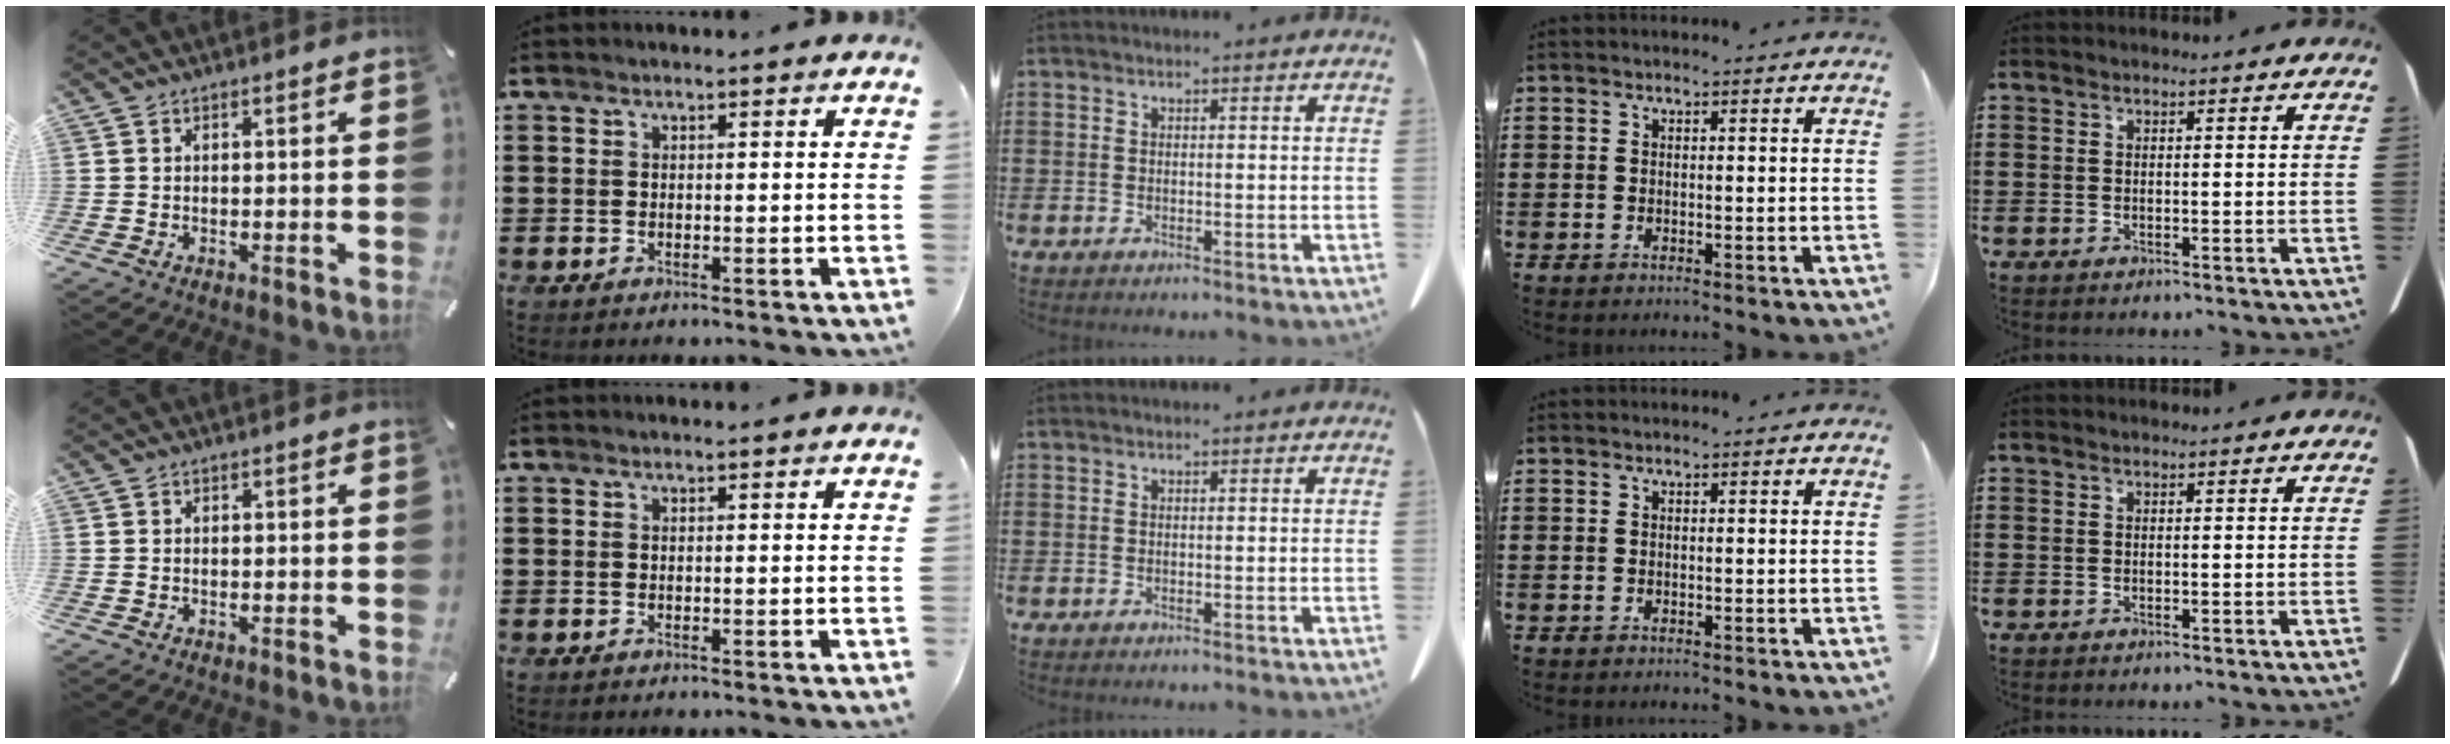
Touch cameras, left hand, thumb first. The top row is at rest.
{}